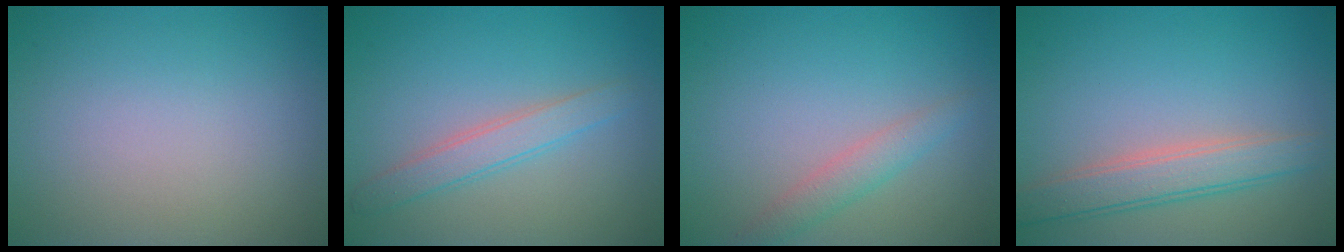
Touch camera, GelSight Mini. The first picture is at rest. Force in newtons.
{"total": 2.4, "press": 2.4, "slide": 0.2}
{"total": 2.0, "press": 2.0, "slide": 0.0}
{"total": 3.6, "press": 3.6, "slide": 0.1}